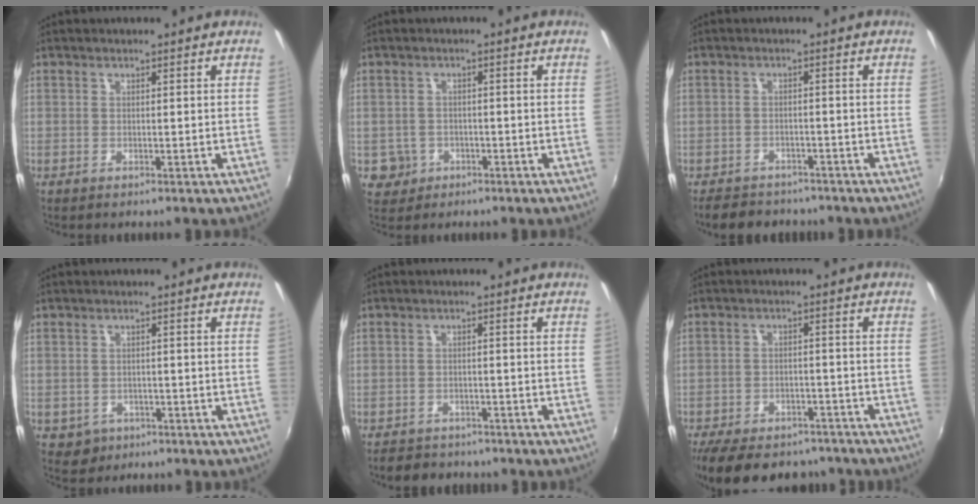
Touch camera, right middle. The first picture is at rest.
{"total": 4.0, "force": [-1.3, 3.7, 0.7], "torque": [-0.024, 0.003, -0.015]}
{"total": 7.2, "force": [-6.1, 3.3, 1.9], "torque": [-0.049, 0.002, -0.091]}
{"total": 3.5, "force": [-1.2, 3.2, 1.0], "torque": [-0.029, -0.002, -0.010]}
{"total": 4.9, "force": [-4.2, 2.4, 0.7], "torque": [-0.025, 0.004, -0.065]}
{"total": 16.7, "force": [-13.2, 7.4, 7.0], "torque": [-0.160, -0.001, -0.184]}